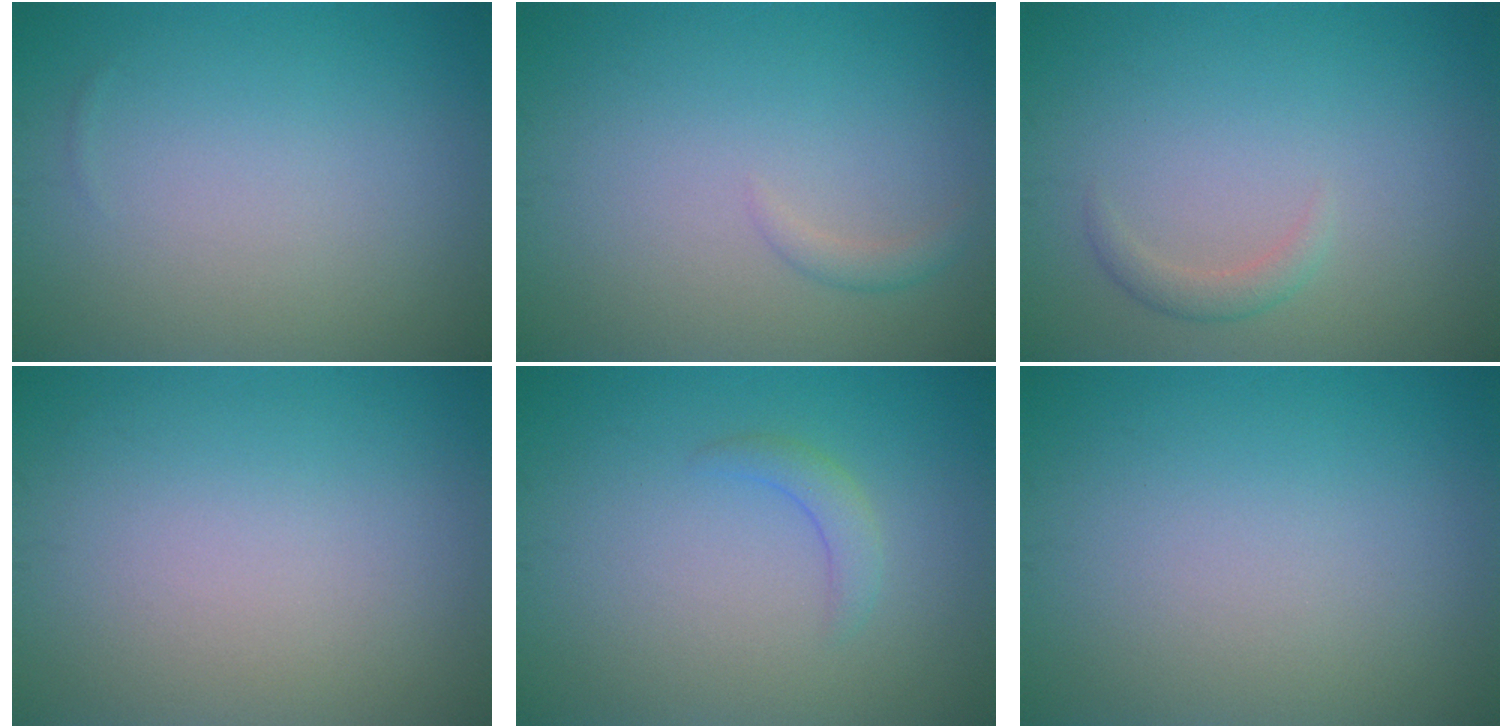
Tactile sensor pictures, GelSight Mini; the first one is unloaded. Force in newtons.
{"total": 1.0, "press": 1.0, "slide": 0.0}
{"total": 1.2, "press": 1.2, "slide": 0.0}
{"total": 0.0}
{"total": 1.5, "press": 1.5, "slide": 0.2}
{"total": 0.0}